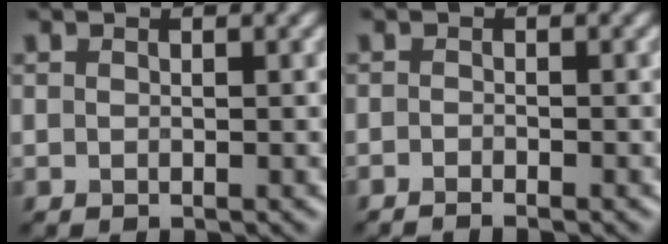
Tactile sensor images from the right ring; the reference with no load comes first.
{"total": 1.0, "force": [-0.9, 0.0, 0.4], "torque": [-0.009, -0.001, -0.017]}